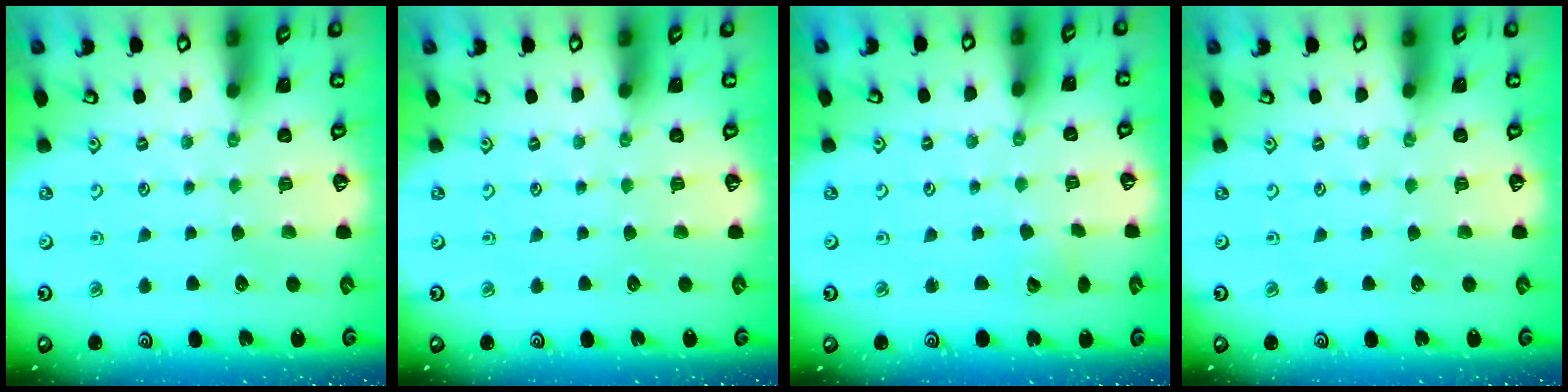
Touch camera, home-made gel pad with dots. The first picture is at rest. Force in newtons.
{"total": 0.0}
{"total": 2.8, "press": 2.8, "slide": 0.4}
{"total": 0.0}